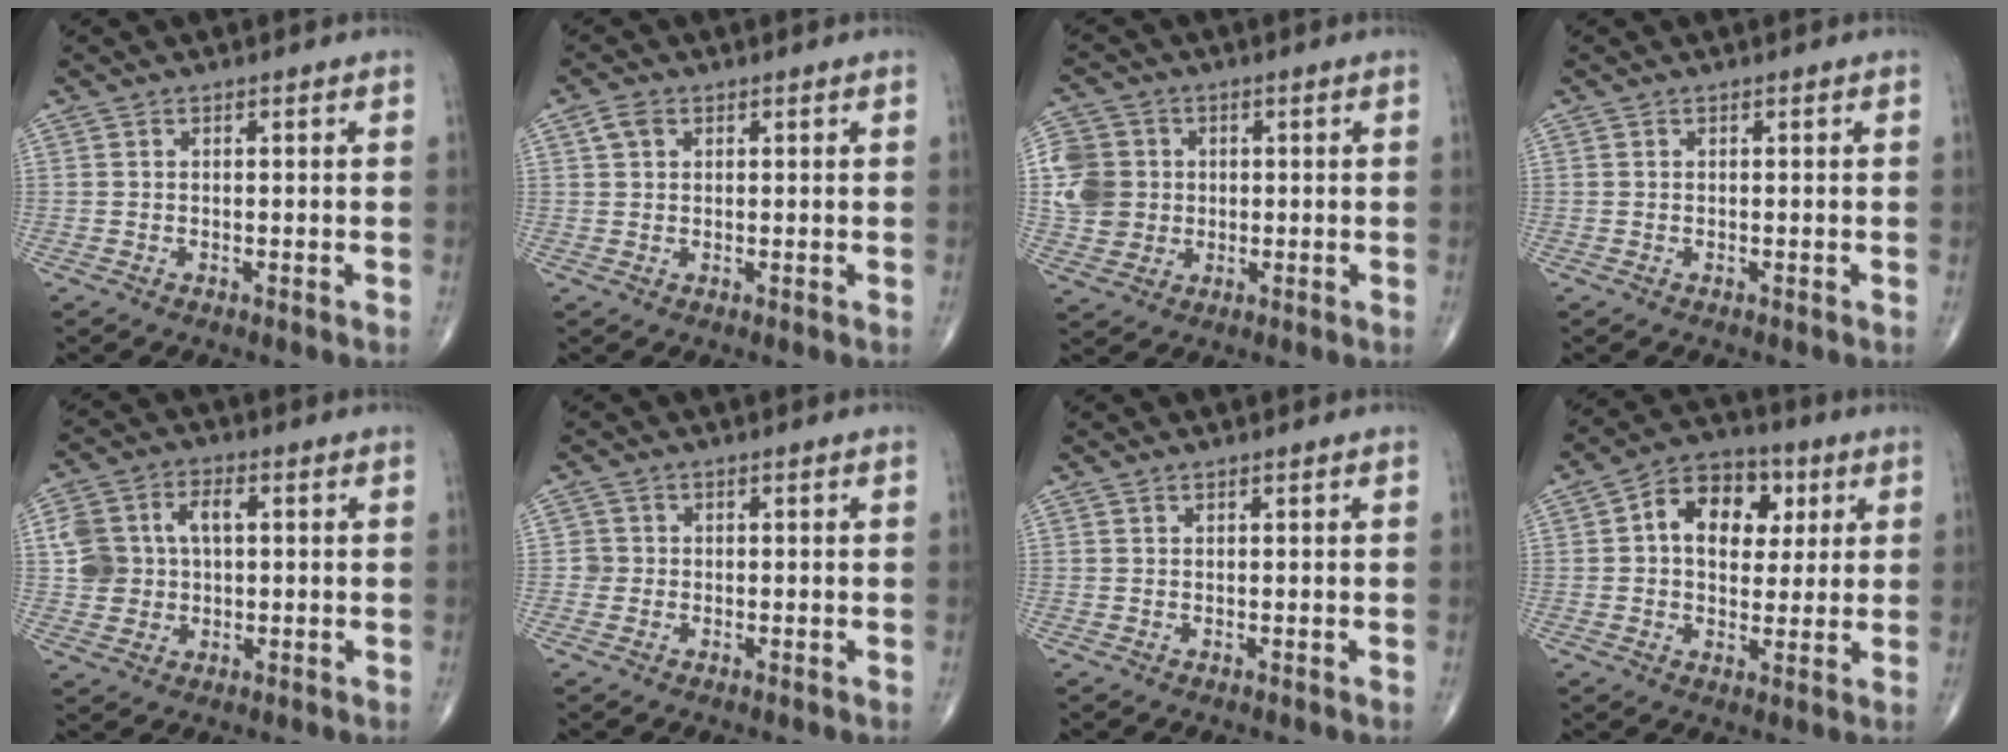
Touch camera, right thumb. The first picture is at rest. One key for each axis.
{"total": 2.5, "fx": 1.1, "fy": 1.8, "fz": 1.4, "tx": -0.023, "ty": 0.005, "tz": 0.020}
{"total": 9.3, "fx": 0.7, "fy": 8.5, "fz": 3.6, "tx": -0.058, "ty": 0.006, "tz": 0.014}
{"total": 0.0}
{"total": 9.8, "fx": 1.4, "fy": 7.3, "fz": 6.4, "tx": -0.104, "ty": 0.017, "tz": 0.027}
{"total": 1.7, "fx": -0.2, "fy": 1.7, "fz": -0.1, "tx": 0.015, "ty": 0.007, "tz": -0.007}
{"total": 0.0}
{"total": 12.6, "fx": 3.2, "fy": 8.8, "fz": 8.4, "tx": -0.091, "ty": 0.009, "tz": 0.043}